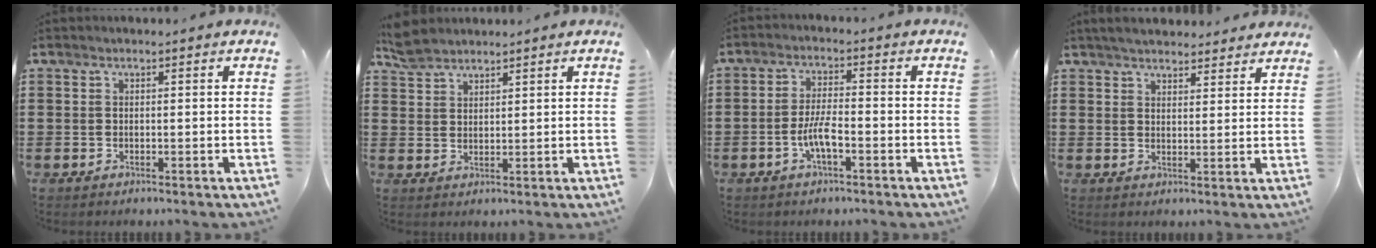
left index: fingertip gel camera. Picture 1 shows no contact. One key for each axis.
{"total": 3.5, "fx": 3.1, "fy": 1.3, "fz": 0.8, "tx": -0.026, "ty": 0.000, "tz": 0.060}
{"total": 5.1, "fx": -1.9, "fy": 1.3, "fz": 4.5, "tx": -0.104, "ty": -0.002, "tz": -0.042}
{"total": 3.6, "fx": 3.5, "fy": 0.5, "fz": 0.8, "tx": -0.024, "ty": -0.006, "tz": 0.065}